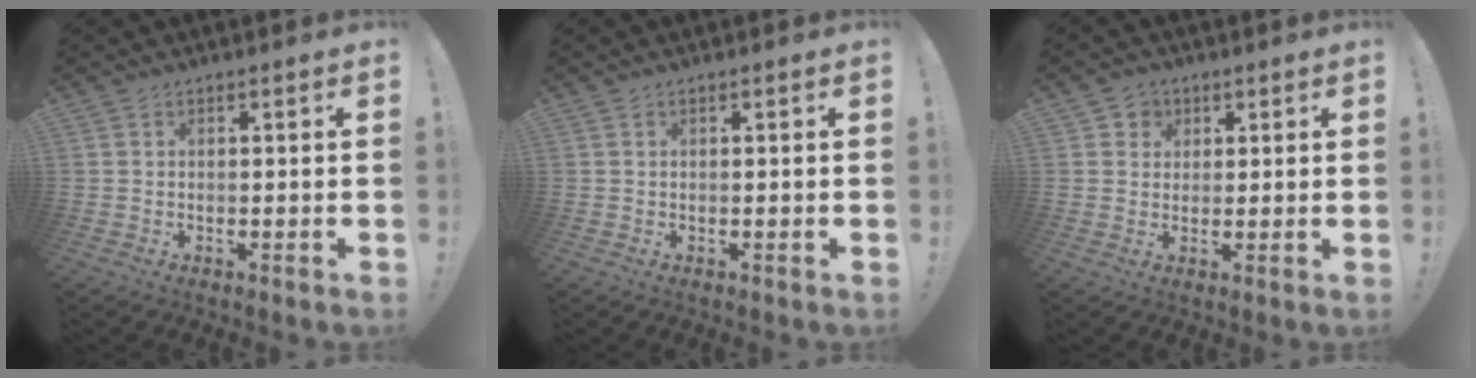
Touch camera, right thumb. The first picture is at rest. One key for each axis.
{"total": 0.0}
{"total": 3.9, "fx": 1.3, "fy": 3.6, "fz": 0.6, "tx": -0.003, "ty": -0.008, "tz": 0.022}